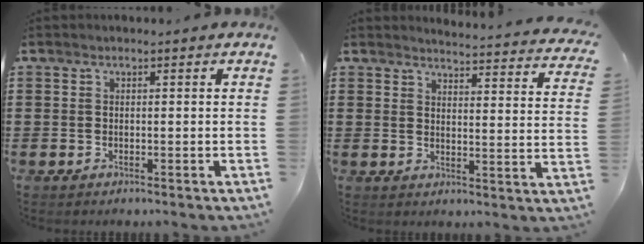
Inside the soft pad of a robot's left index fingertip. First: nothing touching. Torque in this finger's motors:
{"motor_torque": [0.40, -0.22, 0.04, 0.00]}